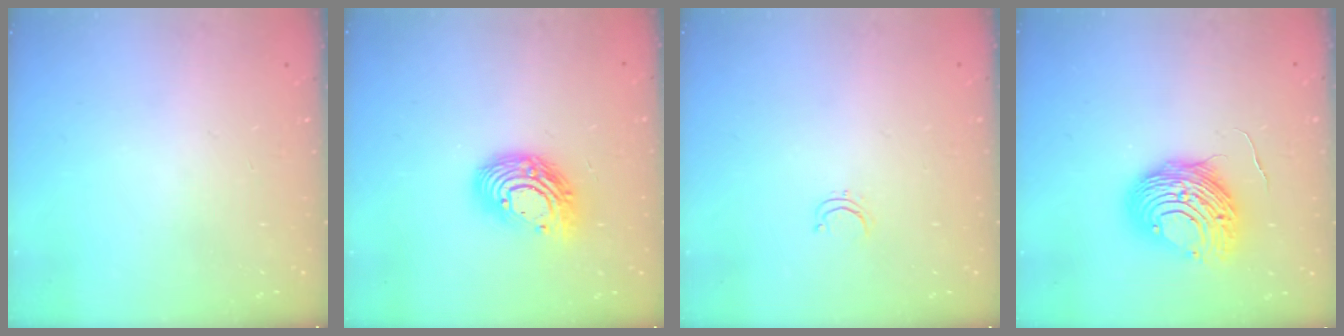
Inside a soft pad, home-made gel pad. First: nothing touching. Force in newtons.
{"total": 13.4, "press": 13.4, "slide": 1.0}
{"total": 2.8, "press": 2.8, "slide": 0.2}
{"total": 12.2, "press": 12.2, "slide": 1.4}